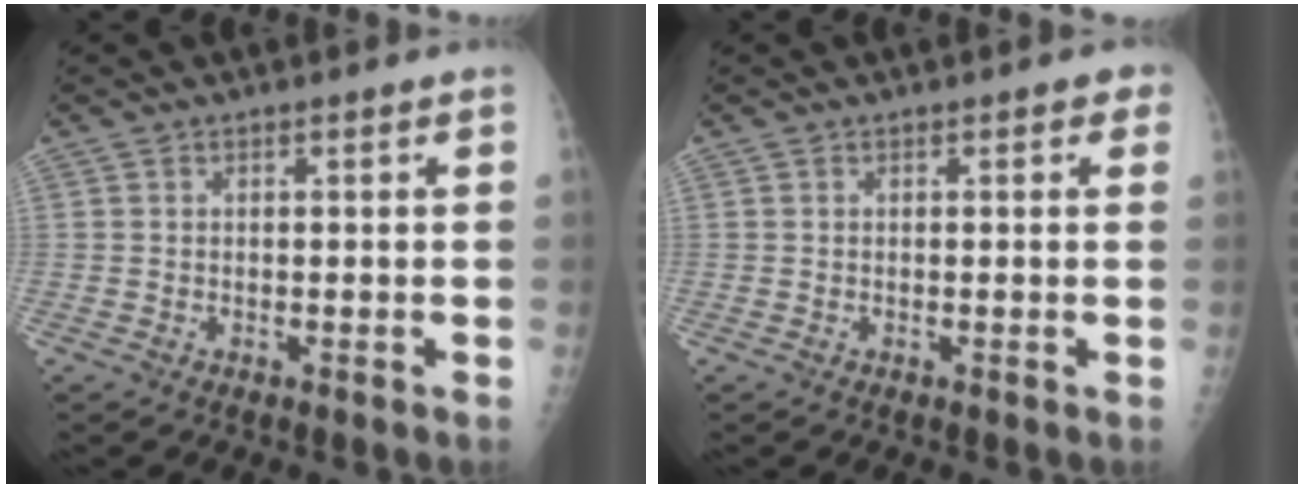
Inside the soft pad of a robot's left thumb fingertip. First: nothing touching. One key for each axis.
{"total": 1.5, "fx": 0.6, "fy": 0.8, "fz": 1.0, "tx": 0.002, "ty": 0.002, "tz": 0.003}